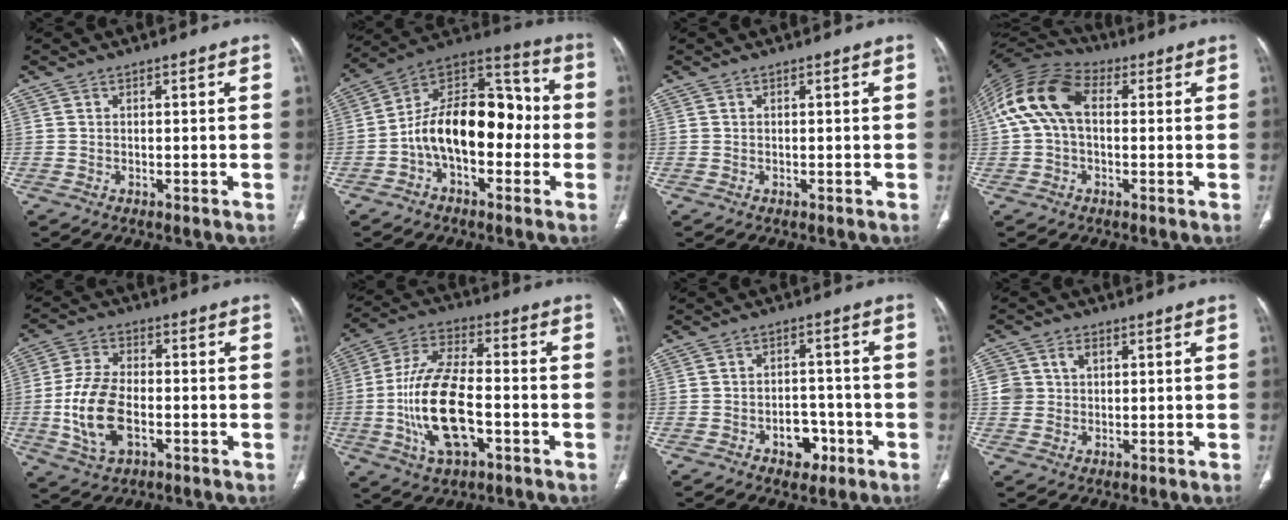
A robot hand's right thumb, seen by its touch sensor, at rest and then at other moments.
{"total": 18.7, "force": [-2.7, 10.9, 15.0], "torque": [-0.218, 0.061, -0.055]}
{"total": 0.0}
{"total": 13.7, "force": [1.8, 8.7, 10.4], "torque": [-0.213, 0.041, 0.024]}
{"total": 12.3, "force": [-2.6, 7.0, 9.7], "torque": [-0.196, 0.010, -0.046]}
{"total": 17.1, "force": [-3.8, 7.7, 14.7], "torque": [-0.293, 0.023, -0.068]}
{"total": 5.9, "force": [-2.8, 4.1, 3.2], "torque": [-0.020, 0.028, -0.036]}
{"total": 5.5, "force": [1.6, 4.7, 2.4], "torque": [-0.028, -0.001, 0.036]}